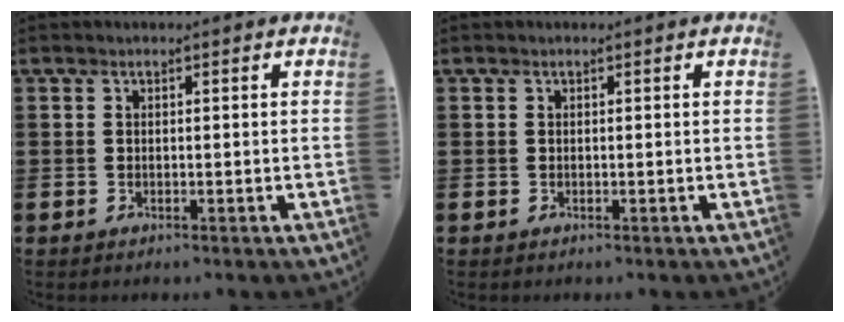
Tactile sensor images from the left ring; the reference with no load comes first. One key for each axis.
{"total": 0.0}